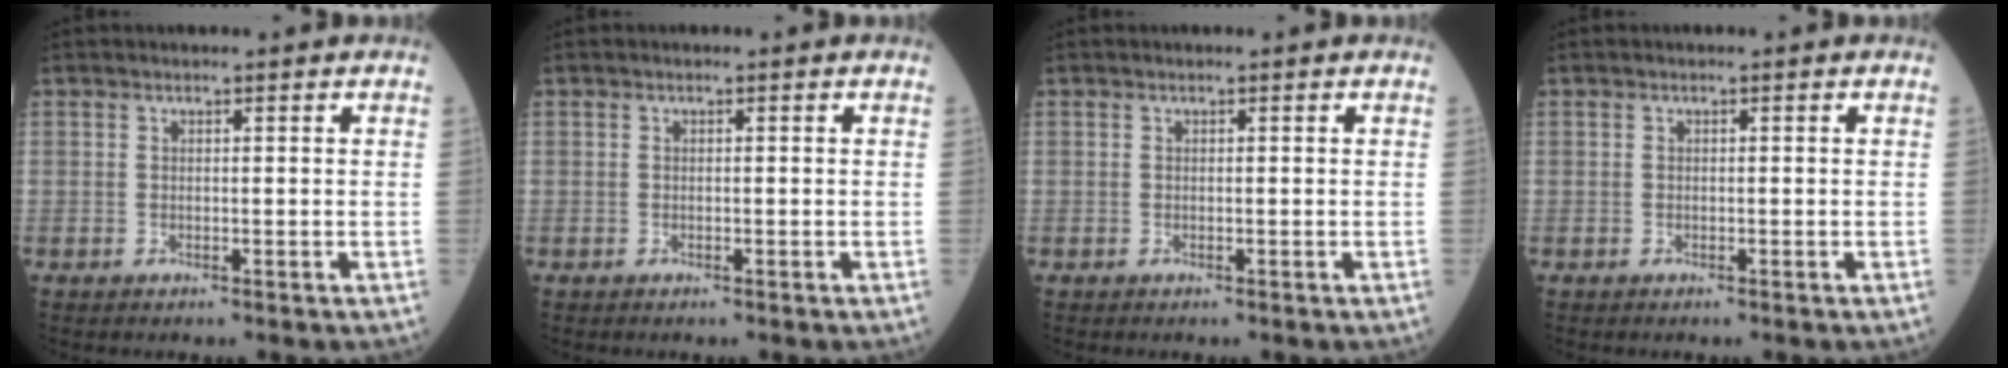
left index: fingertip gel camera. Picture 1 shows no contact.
{"total": 0.0}
{"total": 0.0}
{"total": 0.0}